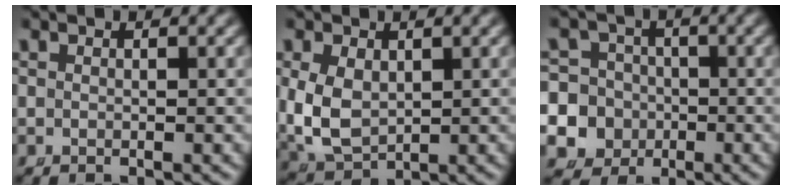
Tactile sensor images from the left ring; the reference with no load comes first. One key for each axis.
{"total": 7.3, "fx": -0.7, "fy": 6.3, "fz": 3.7, "tx": -0.114, "ty": -0.037, "tz": 0.010}
{"total": 15.0, "fx": -4.3, "fy": 14.1, "fz": 2.9, "tx": -0.109, "ty": -0.075, "tz": -0.071}